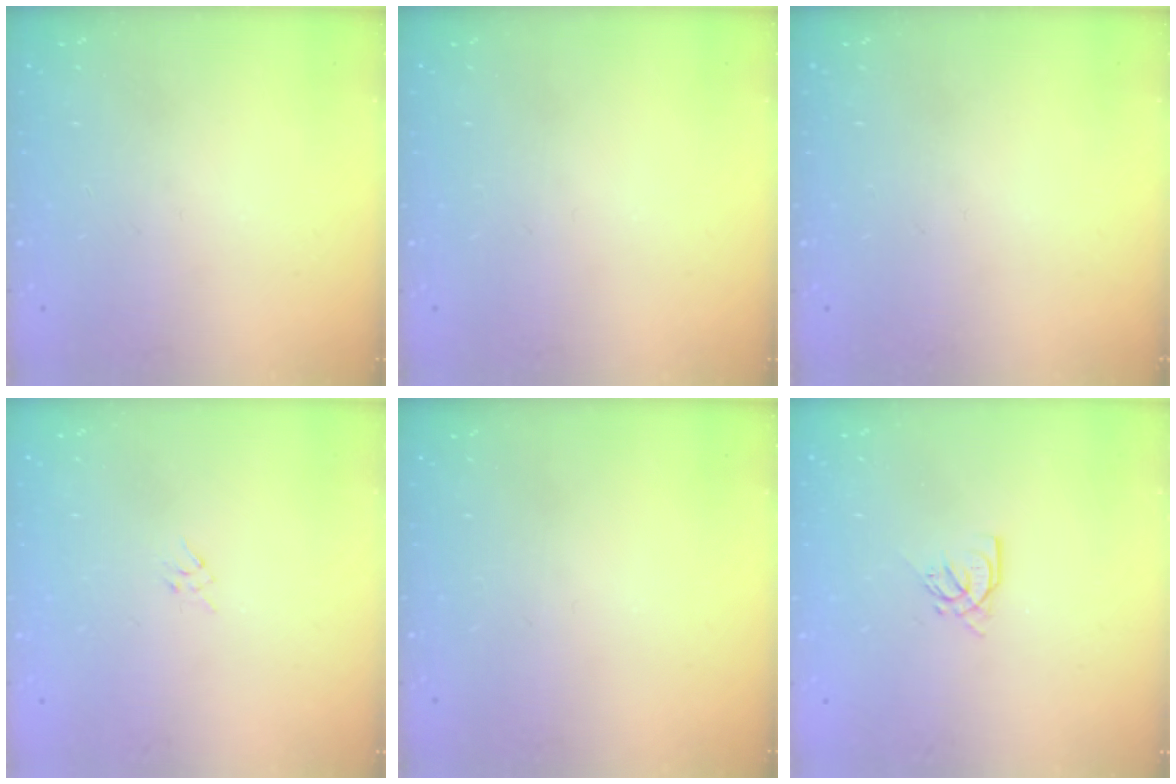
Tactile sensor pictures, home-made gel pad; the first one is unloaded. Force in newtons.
{"total": 0.0}
{"total": 0.0}
{"total": 1.6, "press": 1.6, "slide": 0.4}
{"total": 0.0}
{"total": 4.4, "press": 4.4, "slide": 0.3}